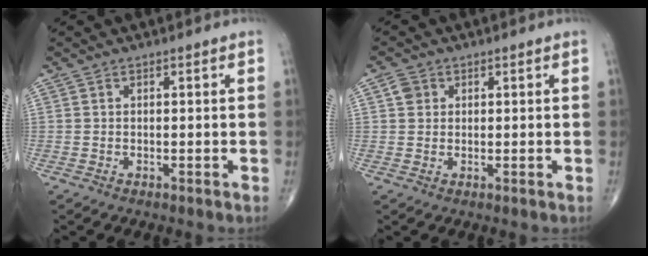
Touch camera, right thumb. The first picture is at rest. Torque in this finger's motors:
{"motor_torque": [-0.07, -0.07, 0.00, 0.24, 0.04]}